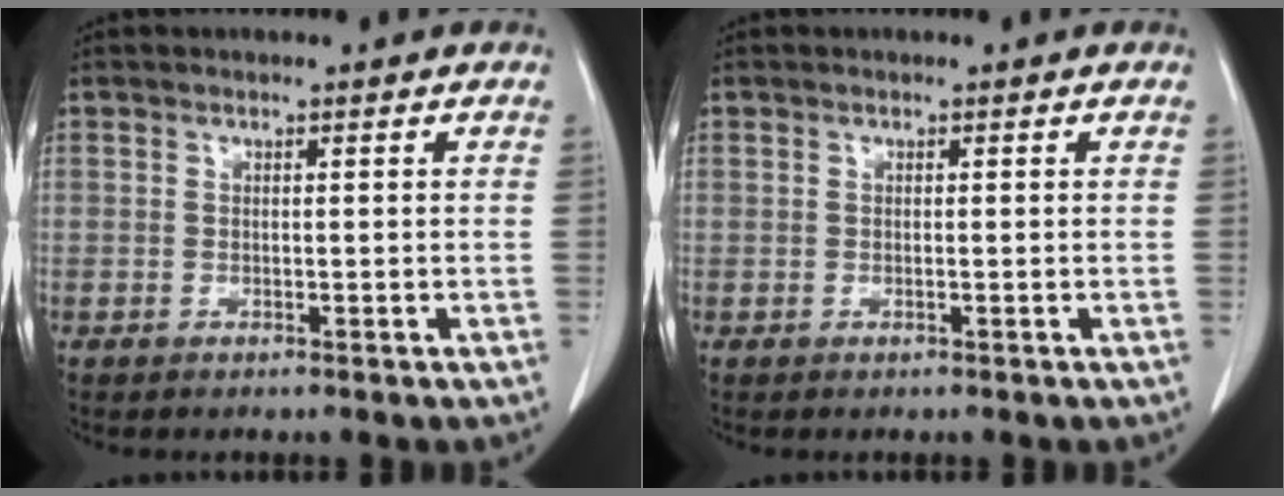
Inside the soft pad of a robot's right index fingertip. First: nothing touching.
{"total": 0.0}